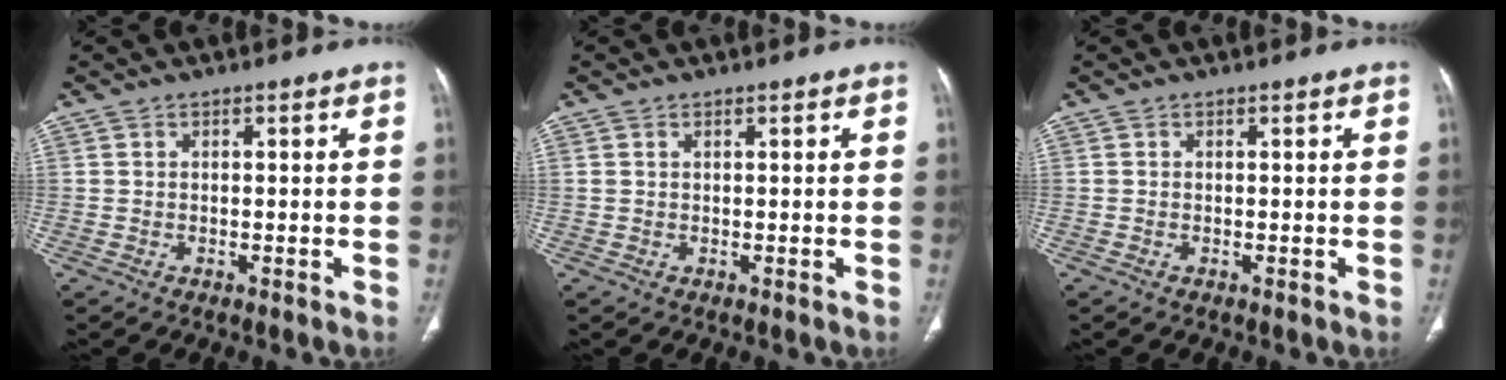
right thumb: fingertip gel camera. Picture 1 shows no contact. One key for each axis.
{"total": 0.6, "fx": 0.2, "fy": 0.4, "fz": 0.4, "tx": -0.012, "ty": 0.010, "tz": 0.008}
{"total": 0.0}